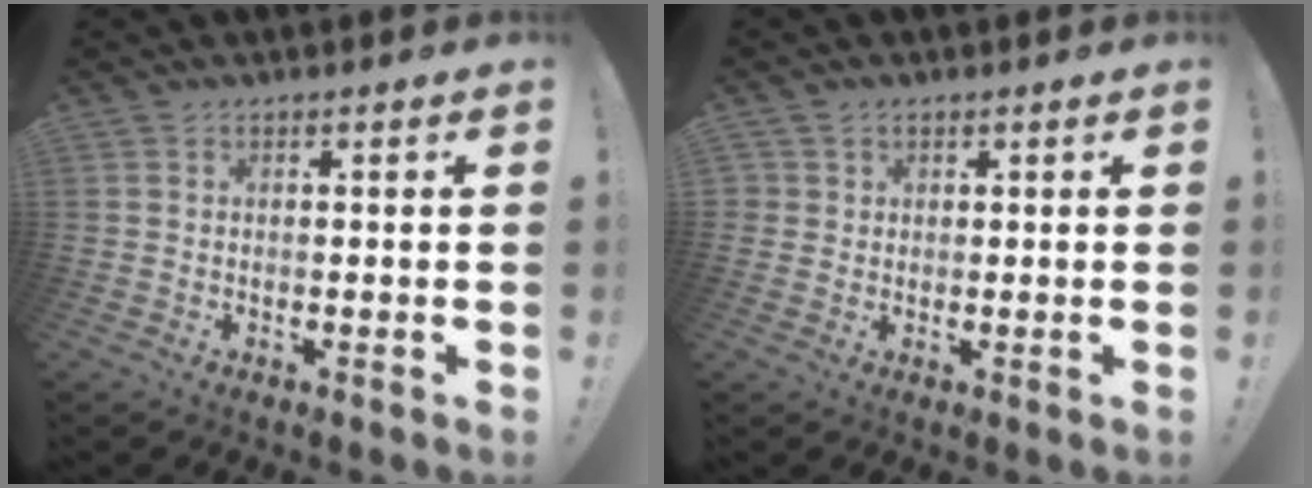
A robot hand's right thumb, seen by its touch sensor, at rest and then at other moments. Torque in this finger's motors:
{"motor_torque": [-0.37, 0.16, -0.20, -0.12, 0.00]}